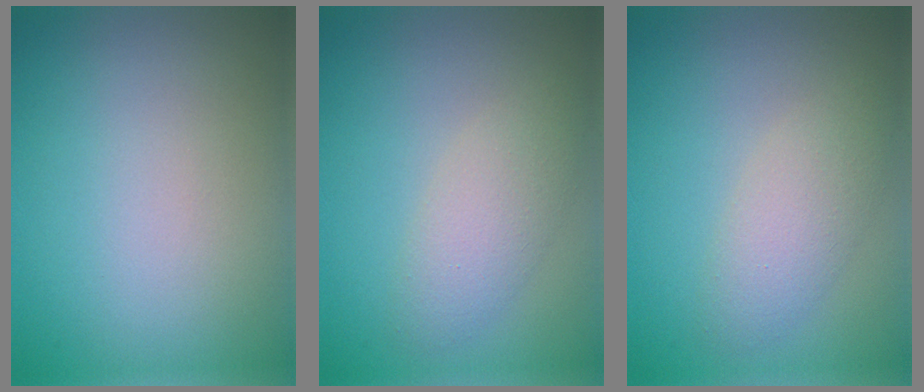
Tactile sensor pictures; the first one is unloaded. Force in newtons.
{"total": 2.9, "press": 2.9, "slide": 0.0}
{"total": 2.9, "press": 2.9, "slide": 0.0}